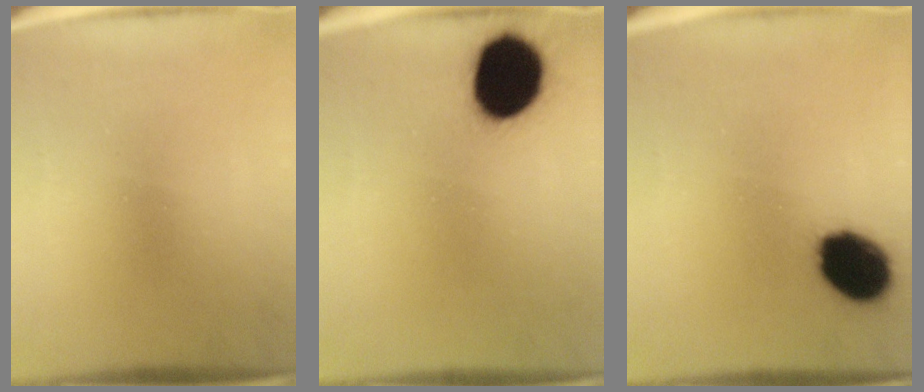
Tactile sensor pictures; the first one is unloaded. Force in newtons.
{"total": 15.2}
{"total": 13.4}